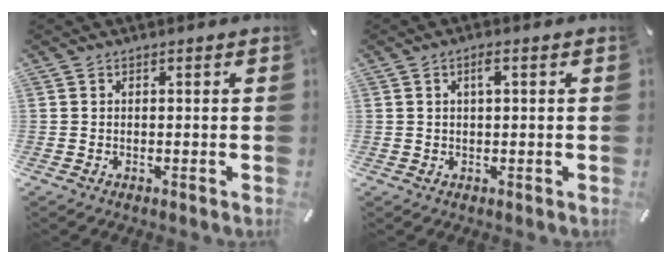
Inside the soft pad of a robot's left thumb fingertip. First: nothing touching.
{"total": 2.5, "force": [0.8, 0.8, 2.2], "torque": [-0.044, 0.006, 0.011]}